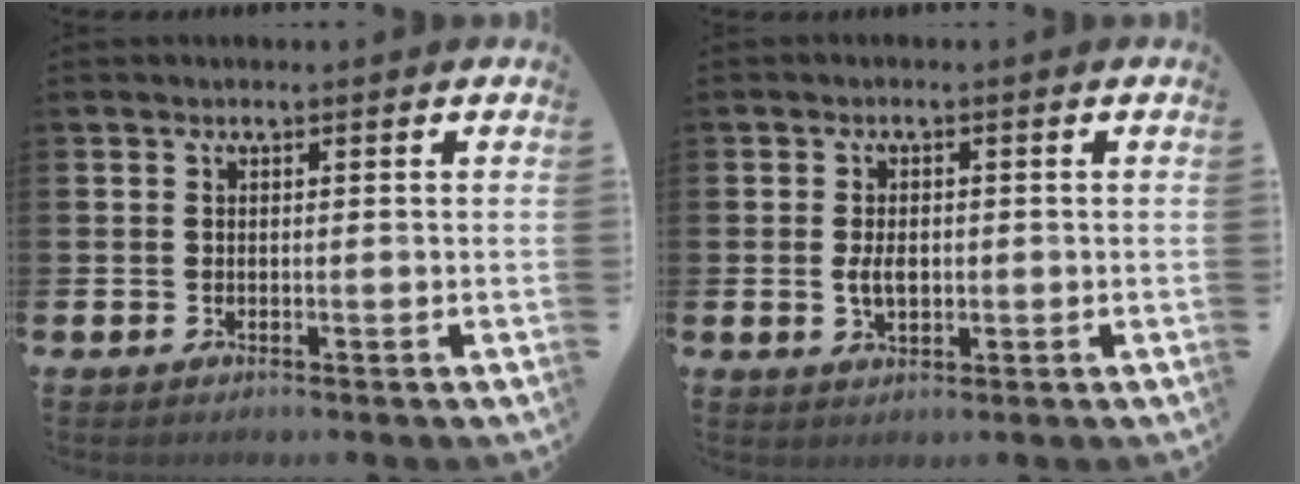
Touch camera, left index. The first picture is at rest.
{"total": 3.1, "force": [0.0, 1.9, 2.5], "torque": [-0.039, 0.003, -0.004]}